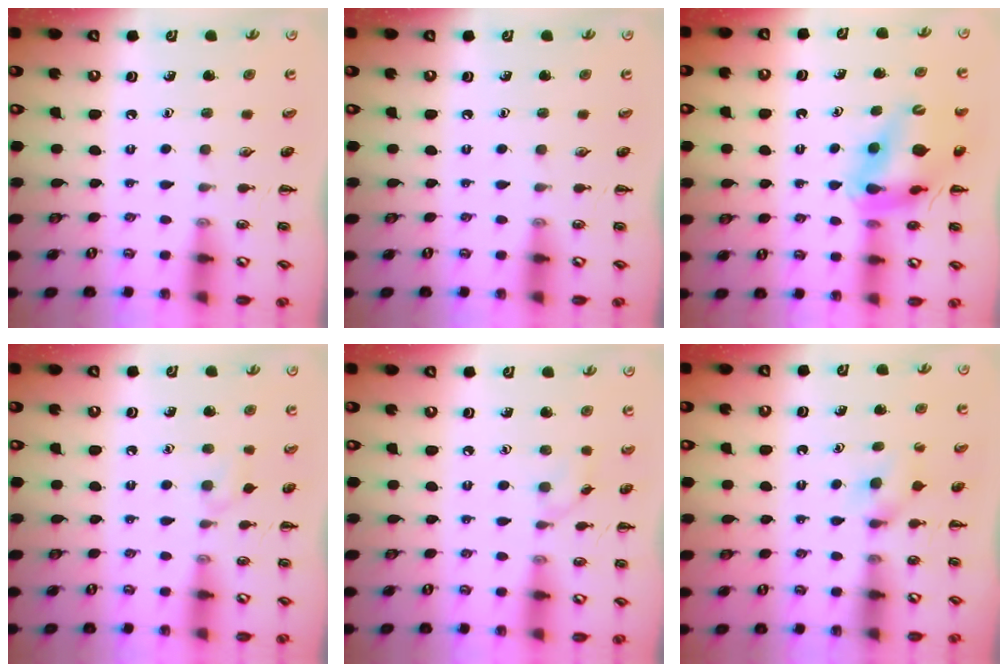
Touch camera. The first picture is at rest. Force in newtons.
{"total": 0.0}
{"total": 13.1, "press": 12.6, "slide": 3.8}
{"total": 4.7, "press": 4.4, "slide": 1.6}
{"total": 3.4, "press": 3.2, "slide": 1.1}
{"total": 4.5, "press": 4.3, "slide": 1.5}